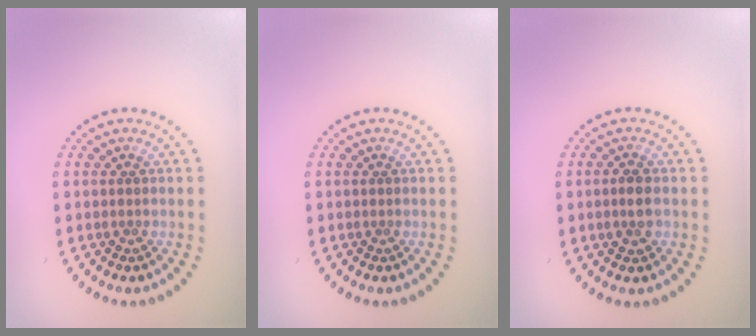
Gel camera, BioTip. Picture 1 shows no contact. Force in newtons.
{"total": 0.0}
{"total": 1.8, "press": 1.8, "slide": 0.2}